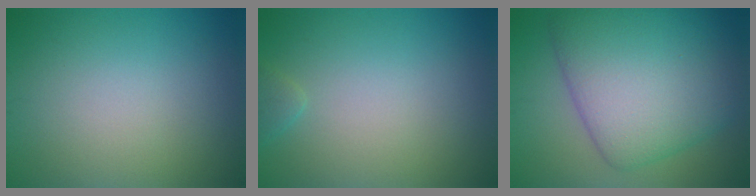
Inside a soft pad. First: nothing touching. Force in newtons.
{"total": 1.0, "press": 1.0, "slide": 0.1}
{"total": 10.6, "press": 10.6, "slide": 0.2}